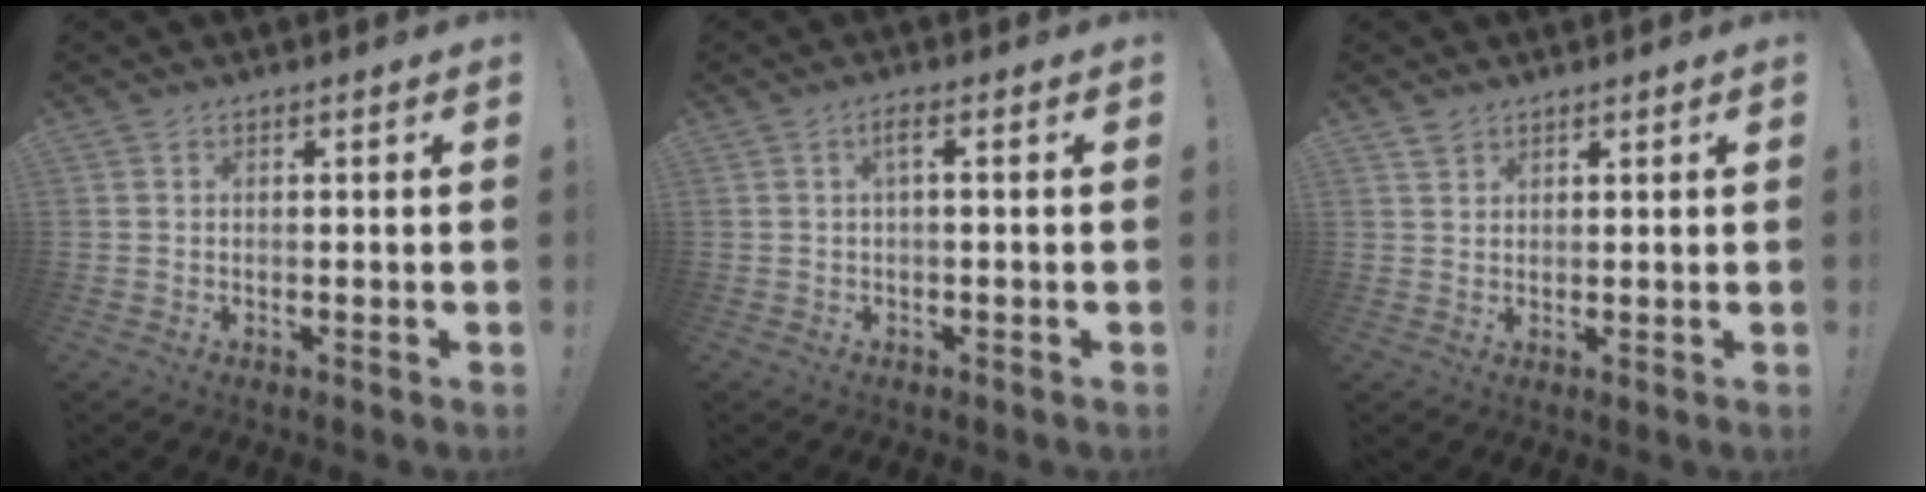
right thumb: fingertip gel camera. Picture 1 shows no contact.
{"total": 2.5, "force": [-0.1, 0.3, 2.5], "torque": [-0.056, 0.008, -0.004]}
{"total": 2.1, "force": [1.8, 1.1, 0.2], "torque": [0.008, -0.013, 0.033]}